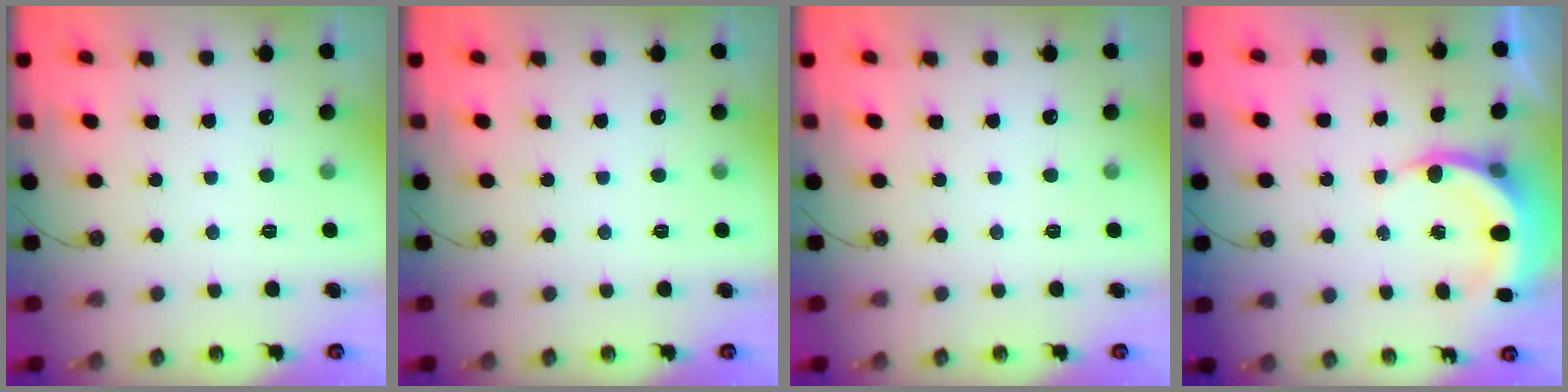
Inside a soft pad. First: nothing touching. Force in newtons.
{"total": 0.0}
{"total": 0.0}
{"total": 6.4, "press": 6.2, "slide": 1.4}